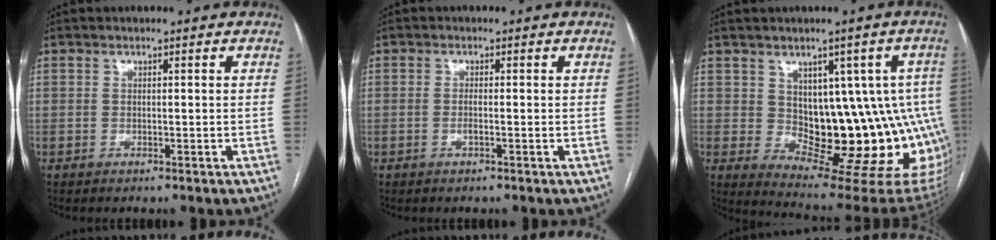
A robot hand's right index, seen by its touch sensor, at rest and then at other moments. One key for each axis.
{"total": 1.1, "fx": -0.3, "fy": 0.1, "fz": 1.1, "tx": -0.021, "ty": 0.000, "tz": -0.006}
{"total": 15.5, "fx": 0.2, "fy": 8.3, "fz": 13.1, "tx": -0.121, "ty": 0.019, "tz": 0.020}